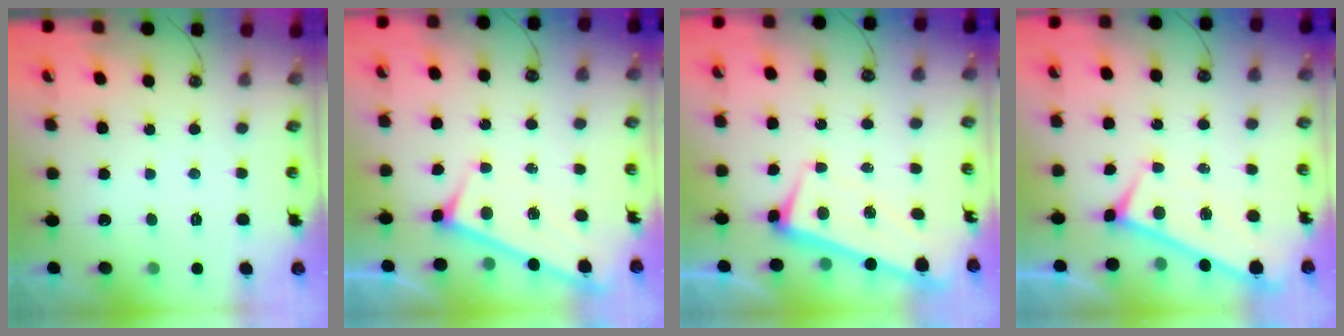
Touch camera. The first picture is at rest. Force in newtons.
{"total": 3.3, "press": 3.3, "slide": 0.3}
{"total": 1.5, "press": 0.4, "slide": 1.5}
{"total": 1.4, "press": 1.3, "slide": 0.5}